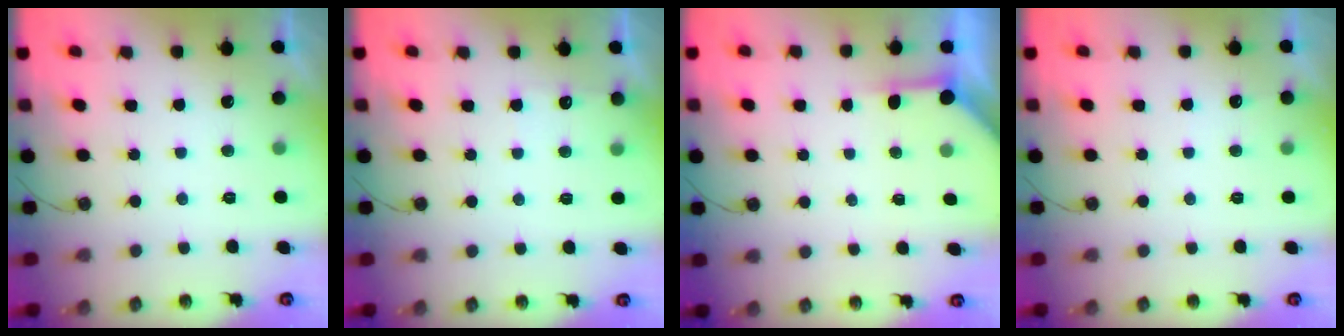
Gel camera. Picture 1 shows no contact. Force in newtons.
{"total": 4.2, "press": 4.2, "slide": 0.6}
{"total": 3.8, "press": 3.8, "slide": 0.5}
{"total": 2.9, "press": 2.9, "slide": 0.4}